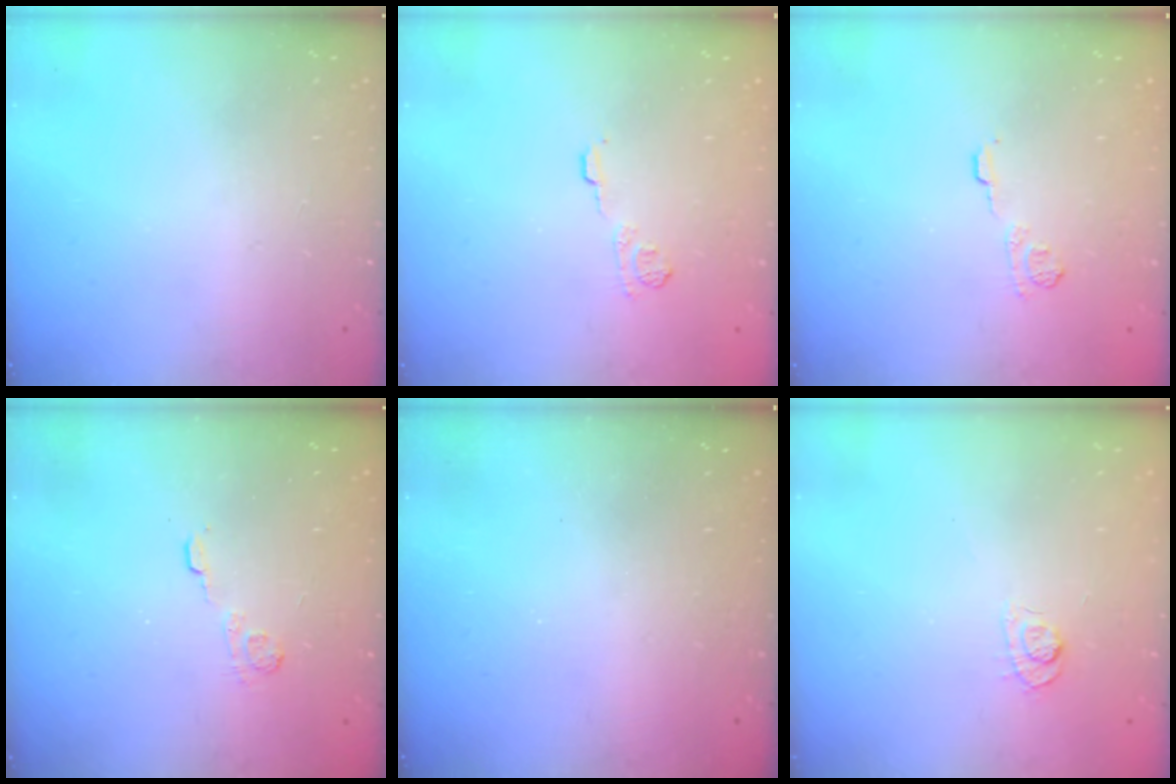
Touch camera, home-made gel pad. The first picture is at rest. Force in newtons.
{"total": 6.7, "press": 6.6, "slide": 1.1}
{"total": 6.7, "press": 6.6, "slide": 1.1}
{"total": 2.7, "press": 2.3, "slide": 1.4}
{"total": 2.4, "press": 2.2, "slide": 0.8}
{"total": 3.8, "press": 3.4, "slide": 1.6}